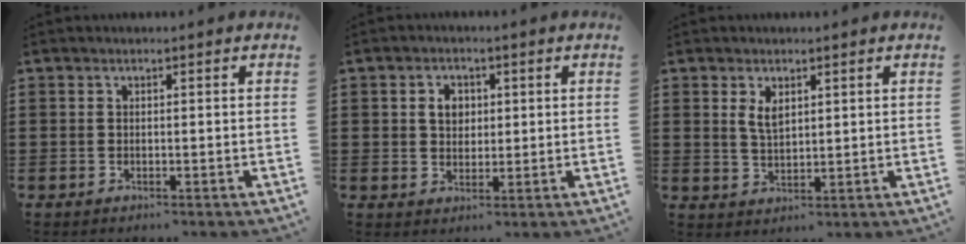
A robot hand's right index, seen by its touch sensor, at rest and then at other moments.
{"total": 3.5, "force": [0.7, 2.7, 2.0], "torque": [-0.049, 0.012, 0.011]}
{"total": 3.1, "force": [1.5, 1.5, 2.3], "torque": [-0.041, 0.000, 0.025]}